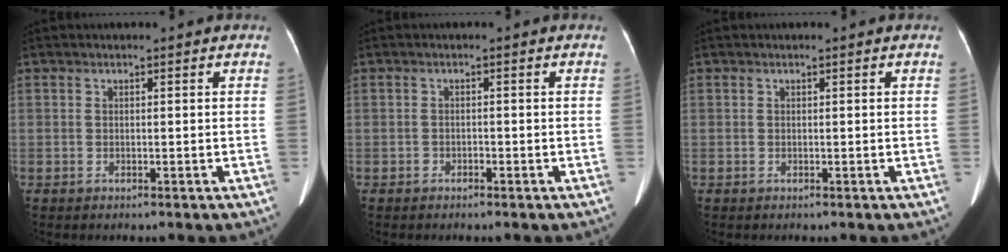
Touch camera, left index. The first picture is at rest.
{"total": 0.8, "force": [-0.6, 0.5, 0.1], "torque": [-0.002, 0.003, -0.014]}
{"total": 0.0}